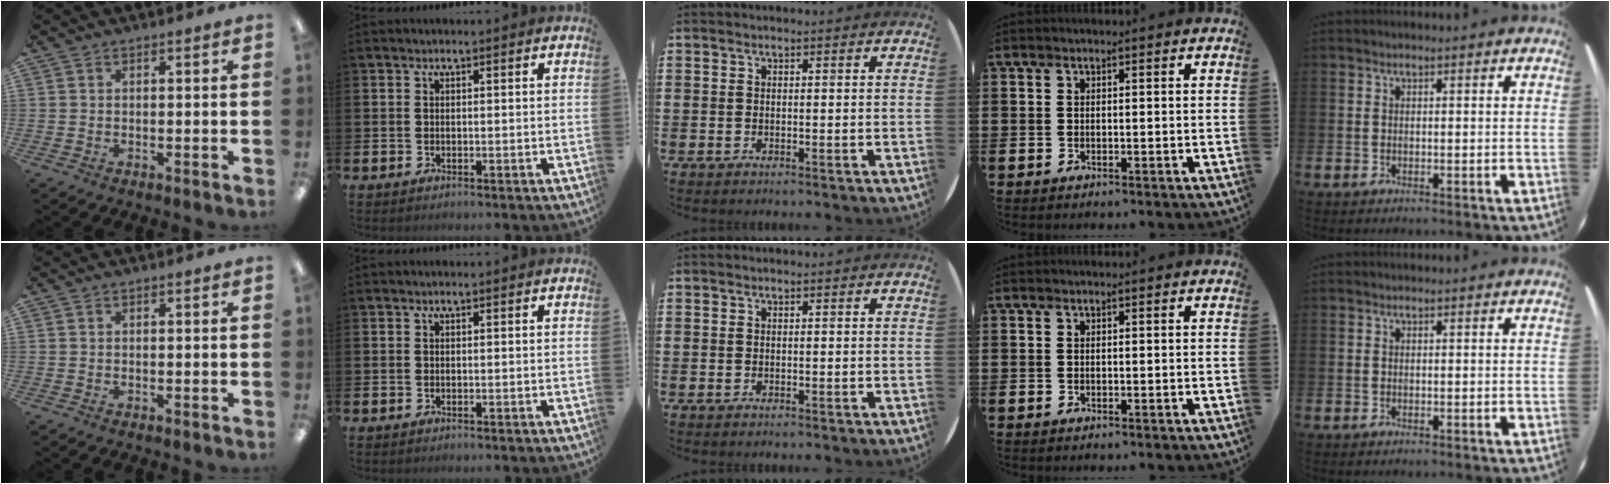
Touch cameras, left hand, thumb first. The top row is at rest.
{}